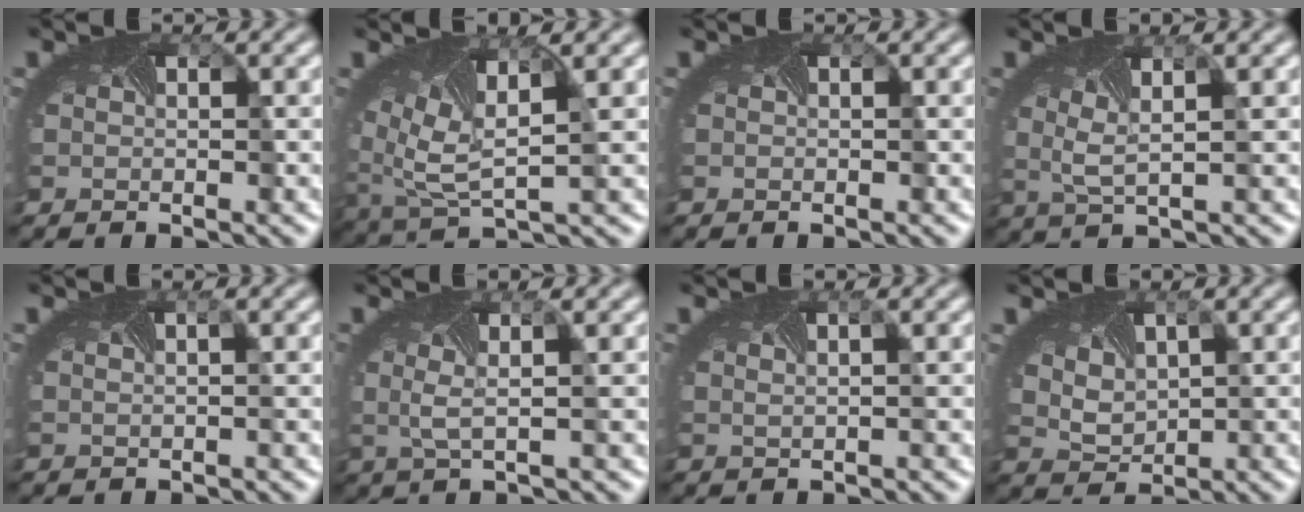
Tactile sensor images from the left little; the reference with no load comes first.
{"total": 6.6, "force": [1.6, 2.9, 5.7], "torque": [-0.129, -0.002, 0.034]}
{"total": 0.0}
{"total": 2.1, "force": [0.7, 0.1, 2.0], "torque": [-0.046, 0.000, 0.014]}
{"total": 0.6, "force": [0.5, 0.0, 0.3], "torque": [-0.007, 0.009, 0.008]}
{"total": 1.8, "force": [0.4, -0.1, 1.8], "torque": [-0.045, 0.001, 0.006]}
{"total": 1.5, "force": [1.0, 0.4, 1.0], "torque": [-0.009, 0.008, 0.007]}
{"total": 3.3, "force": [1.5, 2.2, 1.9], "torque": [-0.047, 0.006, 0.033]}